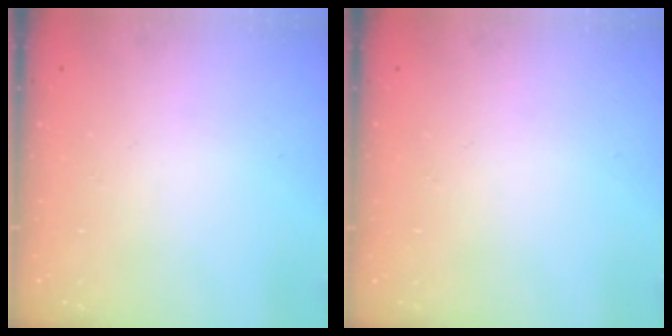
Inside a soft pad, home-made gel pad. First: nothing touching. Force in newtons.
{"total": 0.0}